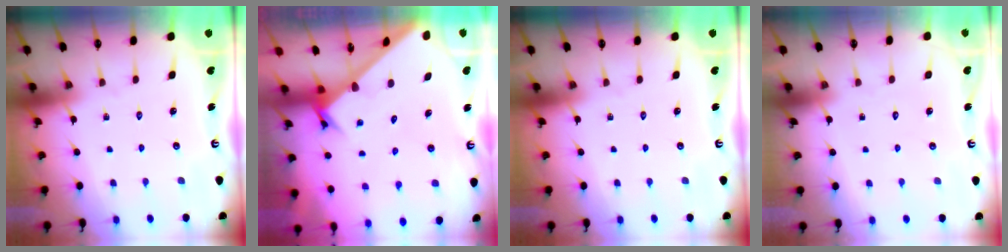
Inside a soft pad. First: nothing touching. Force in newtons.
{"total": 2.7, "press": 2.7, "slide": 0.3}
{"total": 0.0}
{"total": 1.5, "press": 1.5, "slide": 0.1}